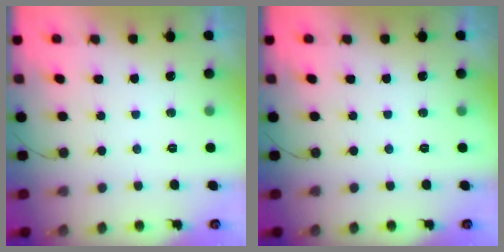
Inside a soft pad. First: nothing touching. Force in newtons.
{"total": 0.0}